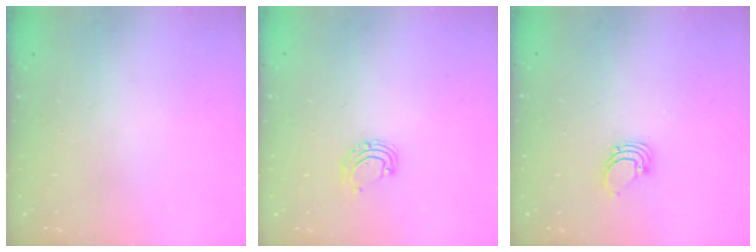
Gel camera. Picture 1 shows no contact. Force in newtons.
{"total": 6.0, "press": 5.9, "slide": 1.1}
{"total": 2.7, "press": 2.7, "slide": 0.1}